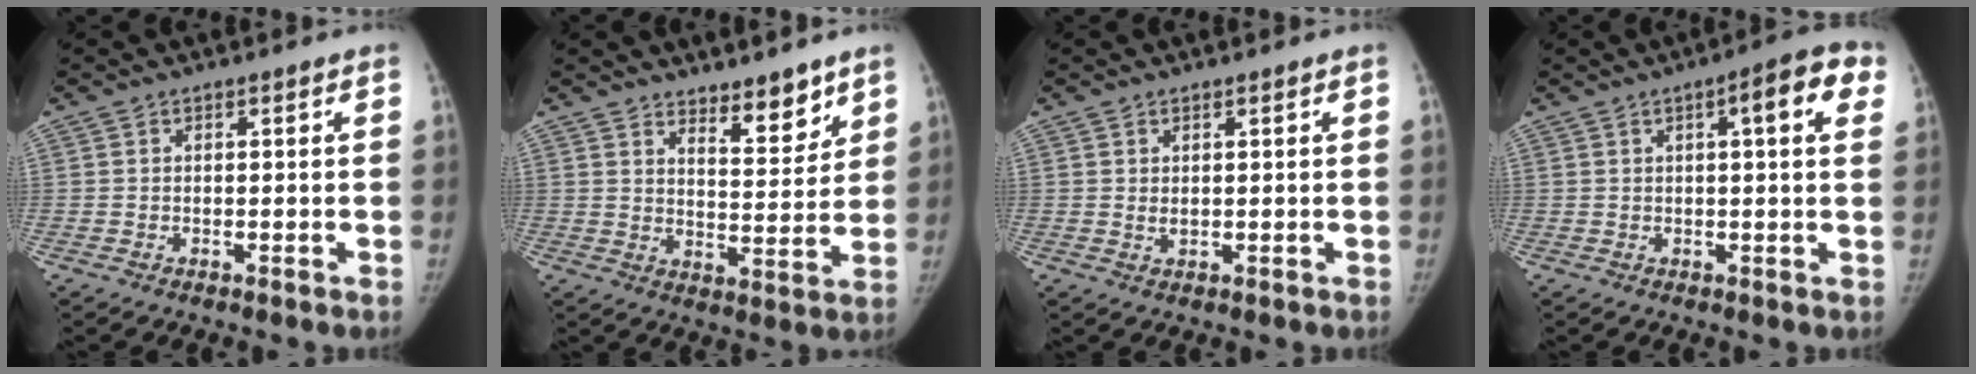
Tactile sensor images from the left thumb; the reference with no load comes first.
{"total": 7.7, "force": [5.9, 2.8, 4.0], "torque": [-0.027, -0.050, 0.093]}
{"total": 1.0, "force": [0.4, 0.6, 0.7], "torque": [-0.009, -0.003, 0.011]}
{"total": 8.0, "force": [2.9, 2.1, 7.1], "torque": [-0.072, 0.010, 0.026]}